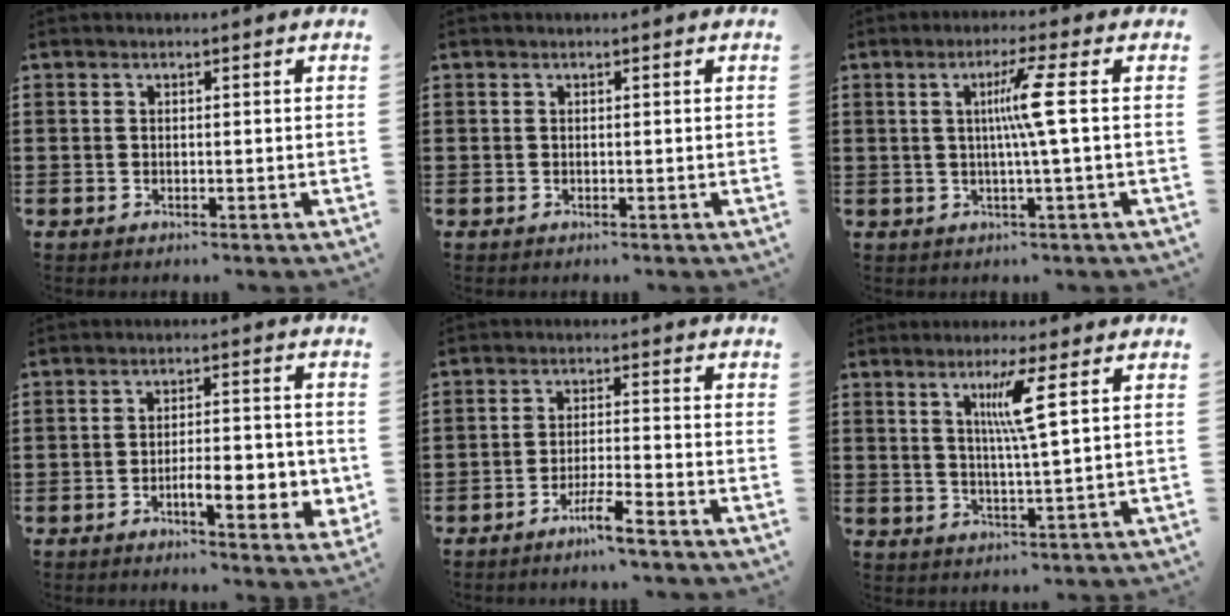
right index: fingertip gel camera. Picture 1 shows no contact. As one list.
[{"total": 0.0}, {"total": 5.8, "force": [0.6, -1.1, 5.6], "torque": [-0.109, -0.006, 0.000]}, {"total": 6.9, "force": [-2.2, 2.5, 6.0], "torque": [-0.082, -0.003, -0.038]}, {"total": 4.8, "force": [-3.7, -0.2, 3.0], "torque": [-0.065, -0.007, -0.072]}, {"total": 6.1, "force": [2.4, -0.2, 5.6], "torque": [-0.108, -0.005, 0.033]}]